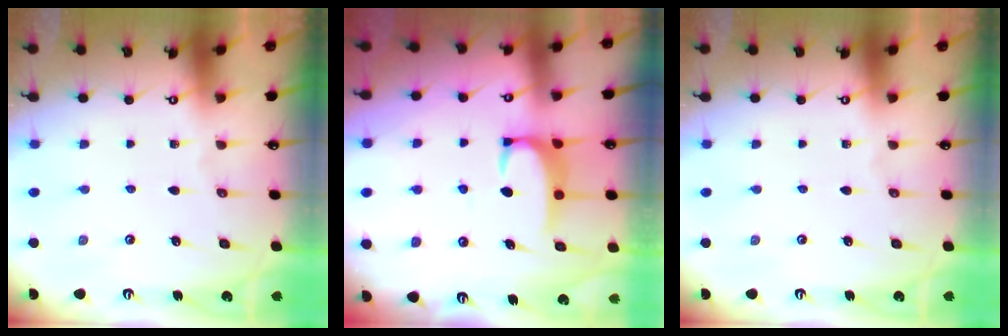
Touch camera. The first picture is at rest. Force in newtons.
{"total": 2.6, "press": 2.6, "slide": 0.3}
{"total": 0.0}